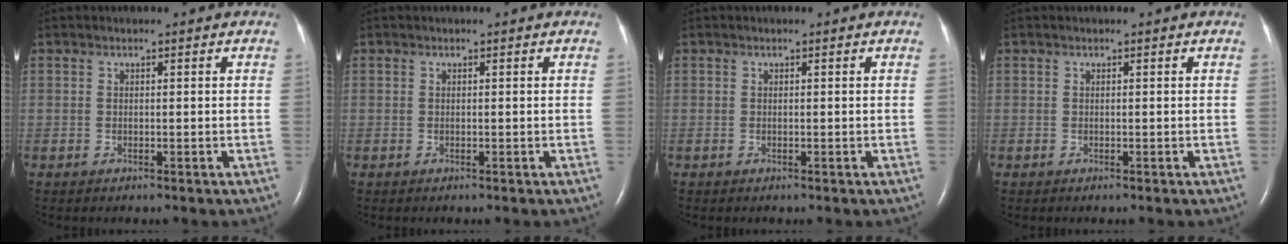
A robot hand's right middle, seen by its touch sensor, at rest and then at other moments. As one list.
[{"total": 0.0}, {"total": 0.0}, {"total": 0.0}]